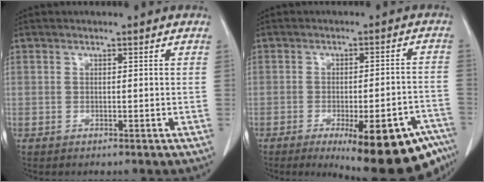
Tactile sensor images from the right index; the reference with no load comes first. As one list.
[{"total": 19.3, "force": [-12.6, 4.4, 13.9], "torque": [-0.092, 0.010, -0.153]}]